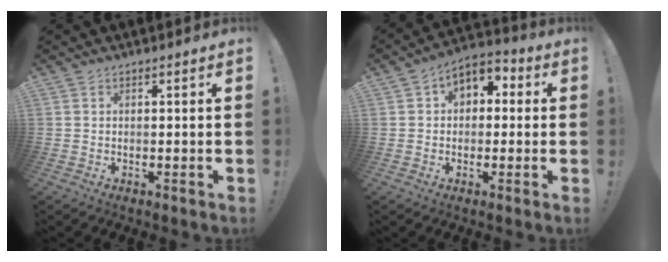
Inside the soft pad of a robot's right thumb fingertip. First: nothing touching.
{"total": 5.8, "force": [0.8, 4.9, 3.0], "torque": [-0.048, 0.009, 0.021]}